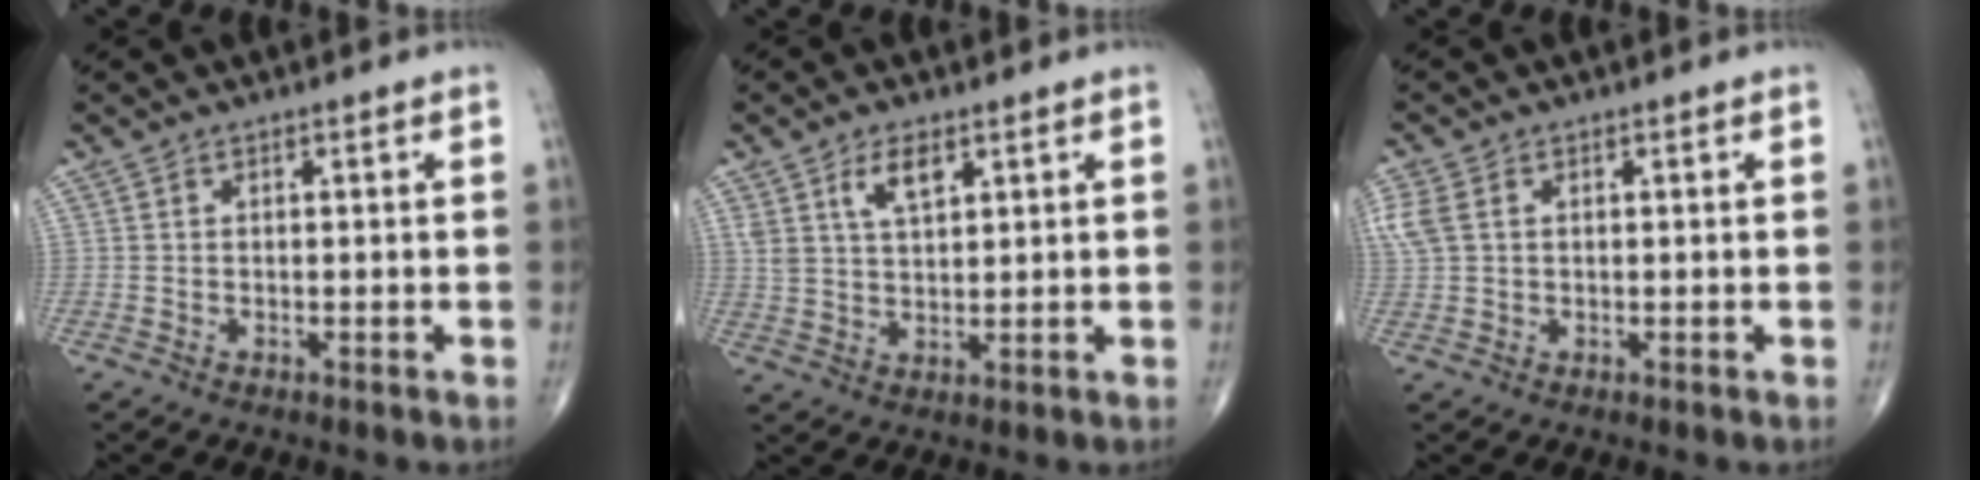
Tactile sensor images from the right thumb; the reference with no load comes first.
{"total": 5.6, "force": [3.1, 2.6, 4.0], "torque": [-0.067, -0.016, 0.061]}
{"total": 4.7, "force": [1.1, 3.2, 3.2], "torque": [-0.101, 0.014, 0.027]}